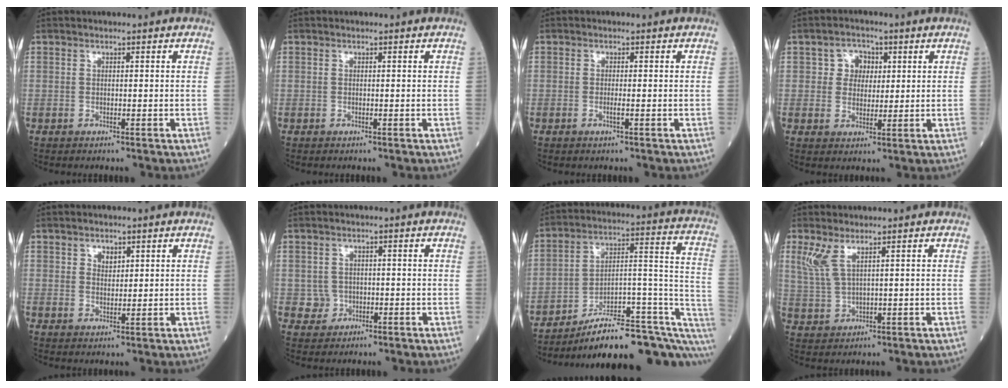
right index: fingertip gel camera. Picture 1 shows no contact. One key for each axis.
{"total": 0.0}
{"total": 1.0, "fx": -0.4, "fy": -0.2, "fz": 0.9, "tx": -0.020, "ty": -0.001, "tz": -0.007}
{"total": 4.5, "fx": 1.3, "fy": 3.9, "fz": 1.9, "tx": -0.023, "ty": 0.012, "tz": 0.021}
{"total": 2.1, "fx": 1.1, "fy": 1.4, "fz": 1.1, "tx": -0.017, "ty": 0.000, "tz": 0.021}
{"total": 2.5, "fx": -0.5, "fy": 2.5, "fz": 0.2, "tx": 0.006, "ty": 0.008, "tz": -0.006}
{"total": 22.5, "fx": -16.4, "fy": 4.6, "fz": 14.8, "tx": -0.131, "ty": 0.050, "tz": -0.236}
{"total": 3.9, "fx": 2.3, "fy": 0.7, "fz": 3.1, "tx": -0.084, "ty": 0.004, "tz": 0.059}